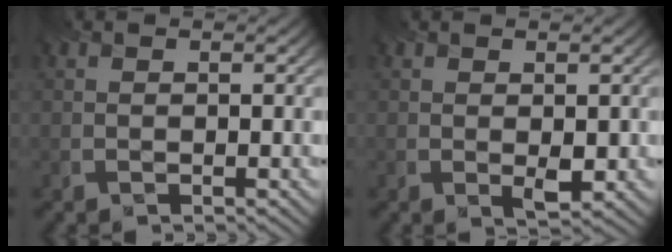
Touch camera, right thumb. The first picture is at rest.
{"total": 1.9, "force": [0.1, 0.9, 1.7], "torque": [-0.030, -0.009, 0.008]}